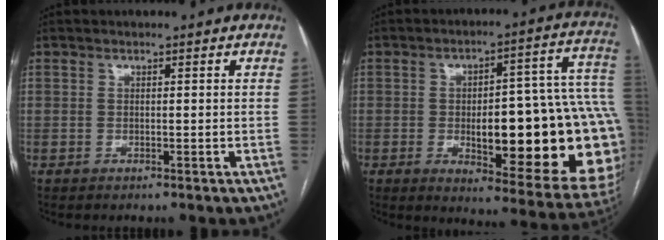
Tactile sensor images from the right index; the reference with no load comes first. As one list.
[{"total": 27.2, "force": [-3.6, 6.7, 26.1], "torque": [-0.250, 0.029, -0.026]}]